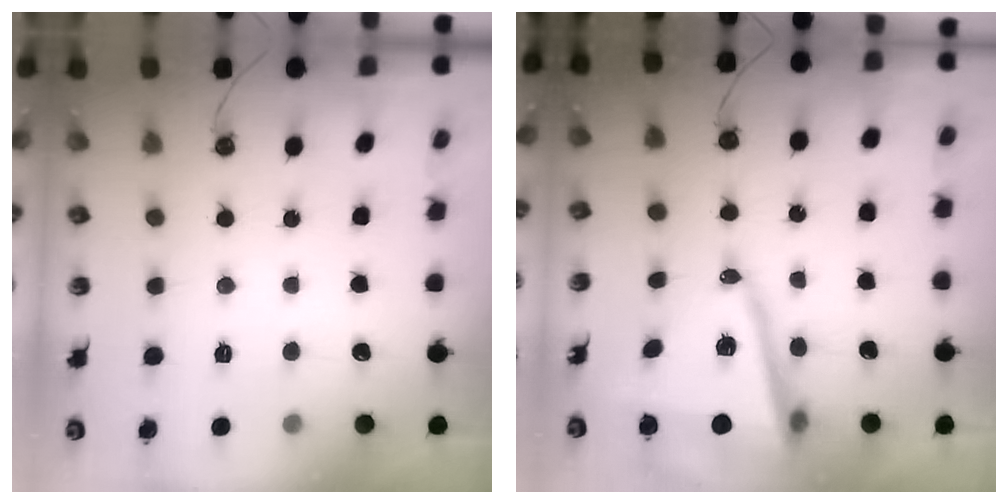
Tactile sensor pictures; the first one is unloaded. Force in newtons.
{"total": 12.7, "press": 12.4, "slide": 2.9}